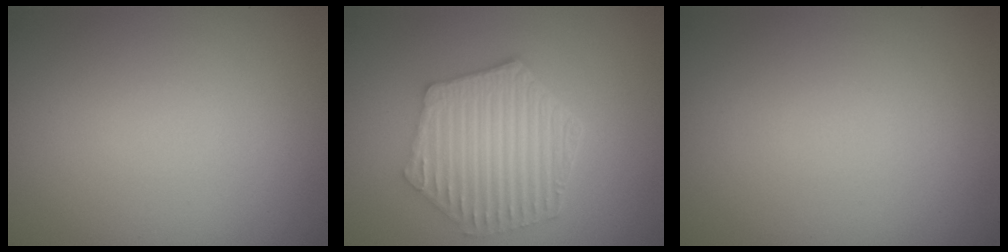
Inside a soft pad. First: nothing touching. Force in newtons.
{"total": 6.2, "press": 4.8, "slide": 4.0}
{"total": 0.0}